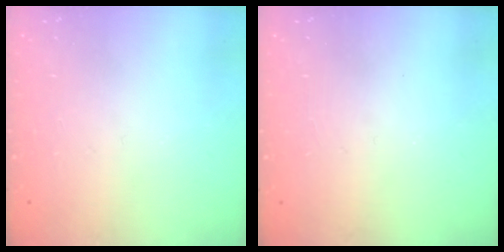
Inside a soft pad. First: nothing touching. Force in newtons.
{"total": 0.0}